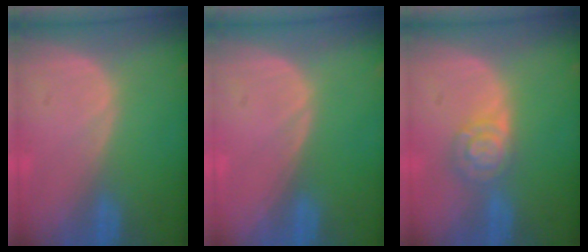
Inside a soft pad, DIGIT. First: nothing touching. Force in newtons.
{"total": 0.0}
{"total": 5.1, "press": 4.5, "slide": 2.6}